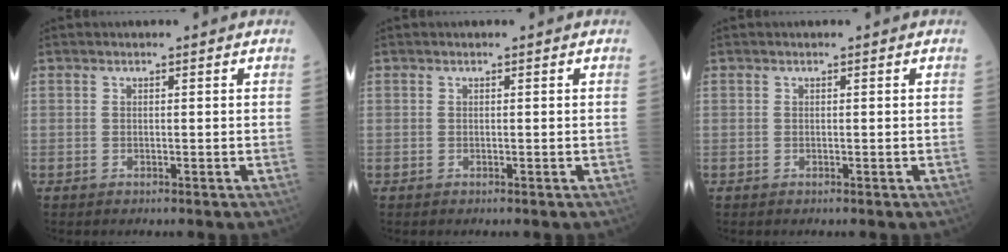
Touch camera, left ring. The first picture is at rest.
{"total": 0.0}
{"total": 0.0}